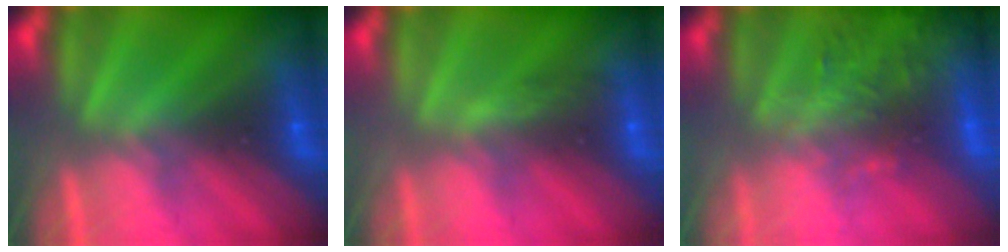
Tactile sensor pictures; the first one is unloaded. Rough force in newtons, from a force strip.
{"total": 2.7}
{"total": 5.8}